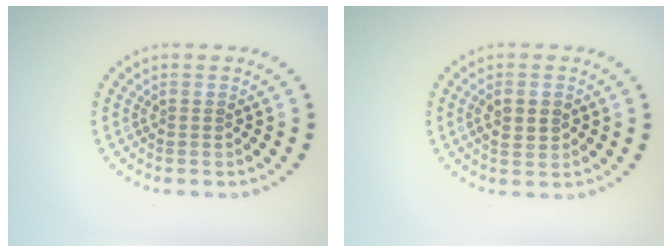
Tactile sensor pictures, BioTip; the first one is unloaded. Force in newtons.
{"total": 1.9, "press": 1.9, "slide": 0.3}